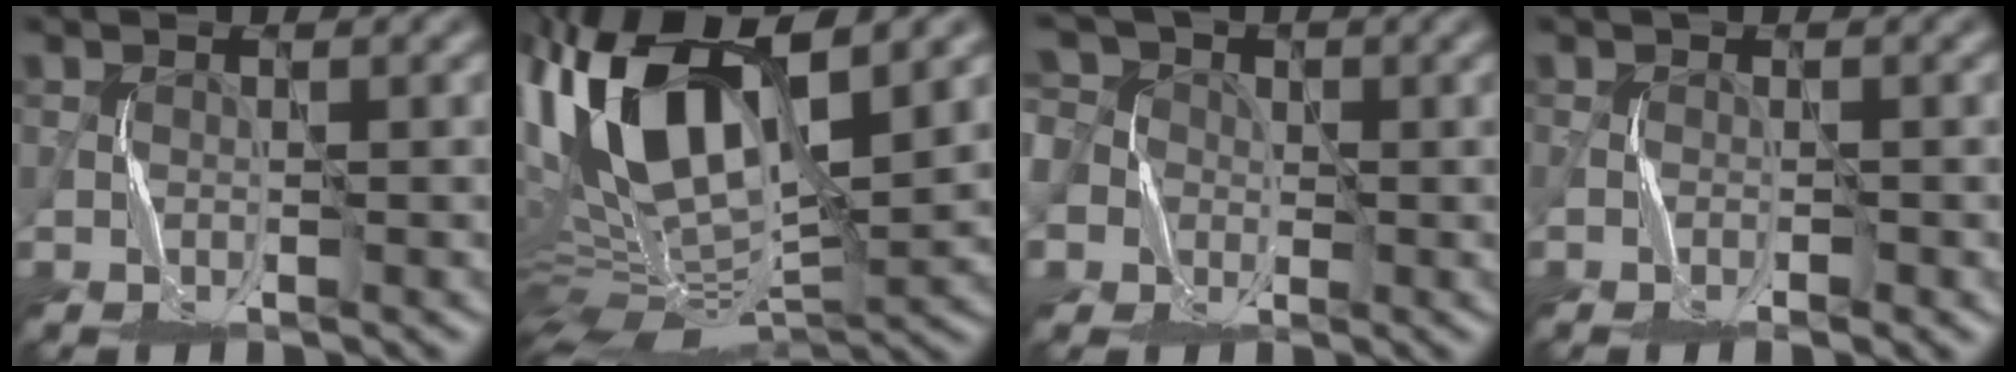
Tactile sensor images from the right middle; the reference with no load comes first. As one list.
[{"total": 14.9, "force": [3.1, 6.8, 12.9], "torque": [-0.260, 0.012, 0.057]}, {"total": 8.0, "force": [-1.7, 7.5, 2.1], "torque": [-0.057, 0.010, -0.075]}, {"total": 1.3, "force": [-0.9, 0.4, 0.9], "torque": [-0.021, -0.004, -0.019]}]